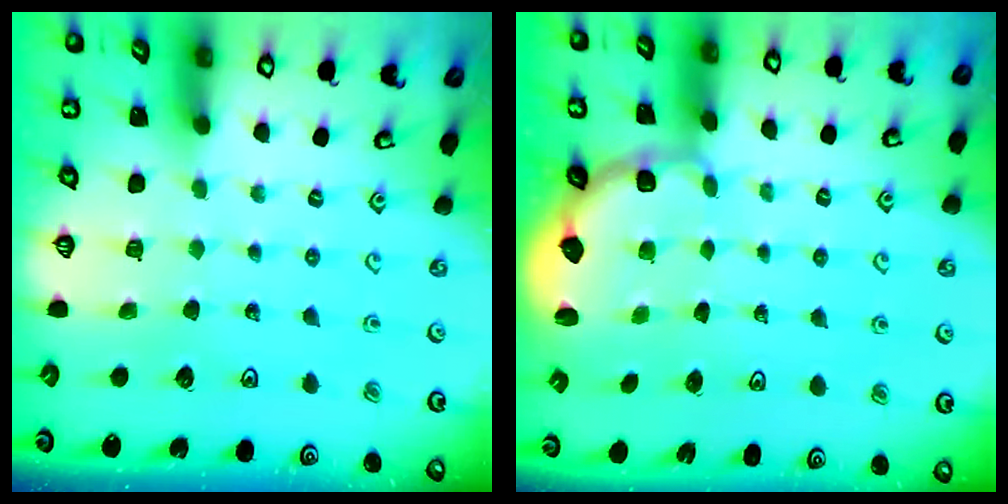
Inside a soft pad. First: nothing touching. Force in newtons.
{"total": 3.0, "press": 2.3, "slide": 2.0}